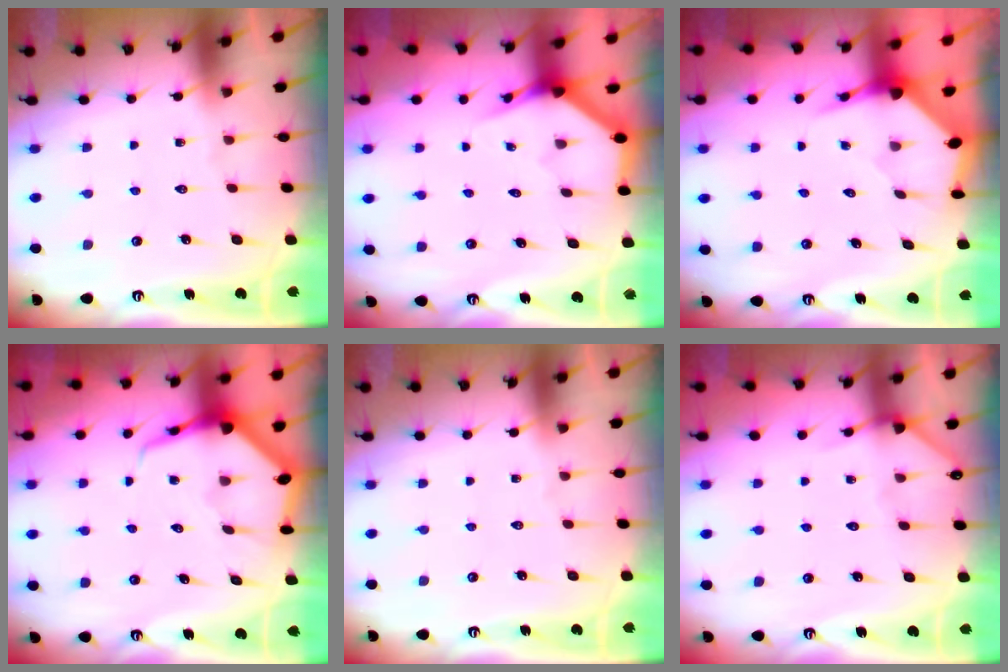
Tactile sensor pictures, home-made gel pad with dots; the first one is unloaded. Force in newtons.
{"total": 3.7, "press": 3.7, "slide": 0.3}
{"total": 3.6, "press": 3.5, "slide": 0.4}
{"total": 7.6, "press": 7.6, "slide": 0.9}
{"total": 0.0}
{"total": 3.7, "press": 3.7, "slide": 0.5}